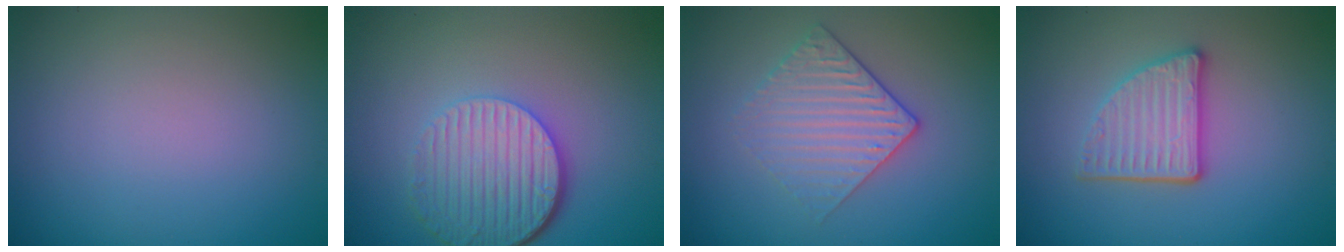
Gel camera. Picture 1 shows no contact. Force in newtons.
{"total": 6.0, "press": 4.2, "slide": 4.3}
{"total": 3.0, "press": 2.6, "slide": 1.4}
{"total": 3.4, "press": 2.9, "slide": 1.7}